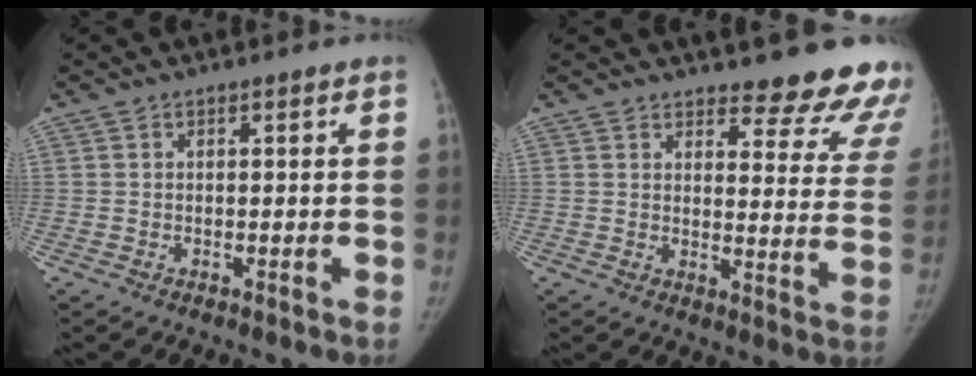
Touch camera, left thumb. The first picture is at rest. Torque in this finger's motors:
{"motor_torque": [1.21, -0.27, -0.05, -0.25, -0.01]}